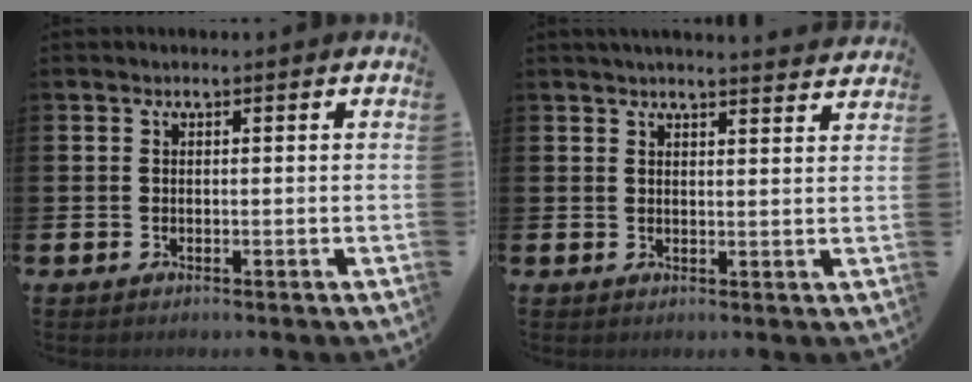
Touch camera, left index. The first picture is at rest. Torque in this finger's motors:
{"motor_torque": [0.88, -1.26, 0.05, 0.00]}